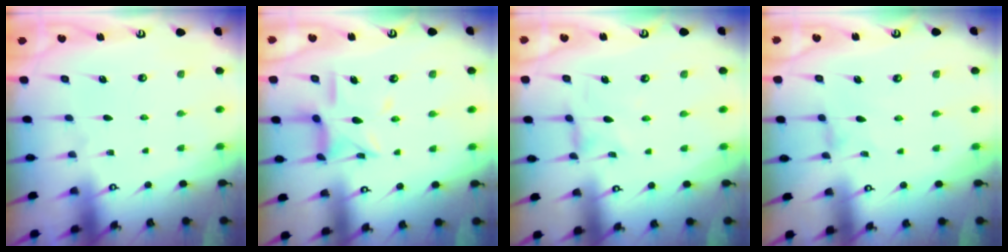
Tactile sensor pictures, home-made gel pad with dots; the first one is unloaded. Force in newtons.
{"total": 12.3, "press": 12.2, "slide": 0.8}
{"total": 0.5, "press": 0.5, "slide": 0.3}
{"total": 0.9, "press": 0.8, "slide": 0.4}